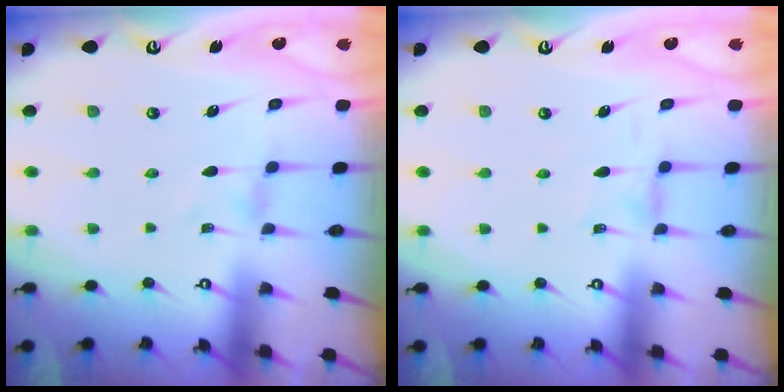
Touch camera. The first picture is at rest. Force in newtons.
{"total": 1.2, "press": 1.1, "slide": 0.3}